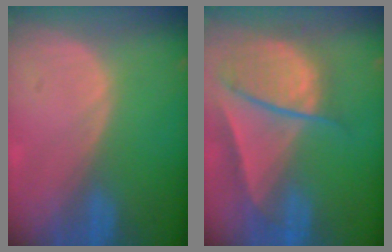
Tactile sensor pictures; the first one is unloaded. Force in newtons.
{"total": 9.3, "press": 8.0, "slide": 4.7}